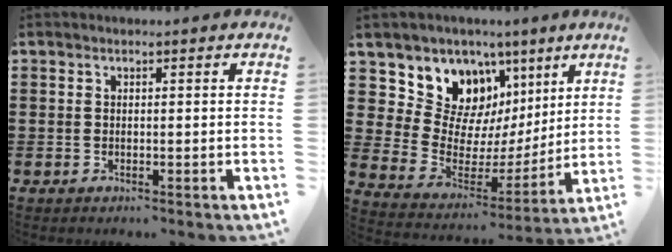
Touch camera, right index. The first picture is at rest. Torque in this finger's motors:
{"motor_torque": [1.31, 0.83, 0.36, 0.08]}